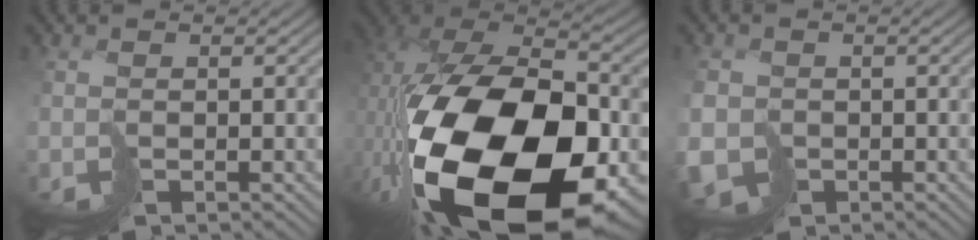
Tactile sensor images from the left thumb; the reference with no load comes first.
{"total": 21.3, "force": [-4.9, 12.6, 16.4], "torque": [-0.367, -0.061, -0.039]}
{"total": 5.2, "force": [-1.3, 4.1, 3.0], "torque": [-0.089, -0.015, -0.028]}